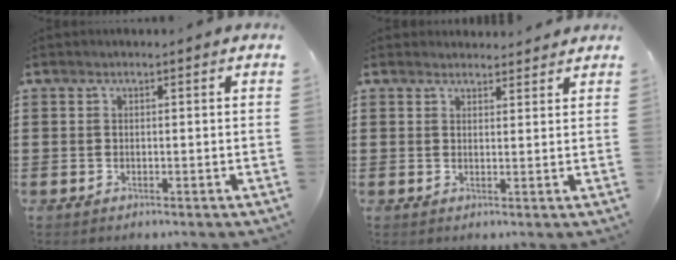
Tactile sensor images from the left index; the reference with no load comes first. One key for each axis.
{"total": 2.1, "fx": 2.1, "fy": 0.5, "fz": -0.1, "tx": -0.005, "ty": -0.002, "tz": 0.041}